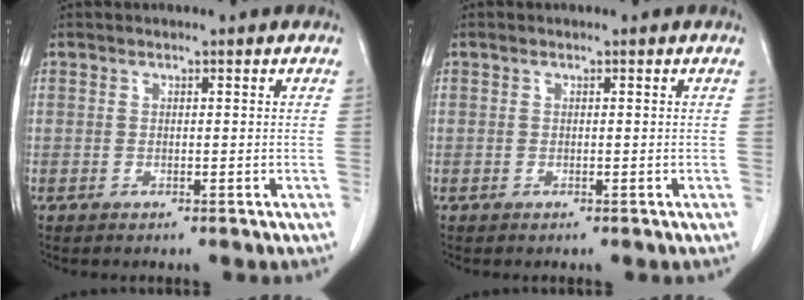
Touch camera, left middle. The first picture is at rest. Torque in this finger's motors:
{"motor_torque": [0.24, -0.11, -0.26, -0.06]}